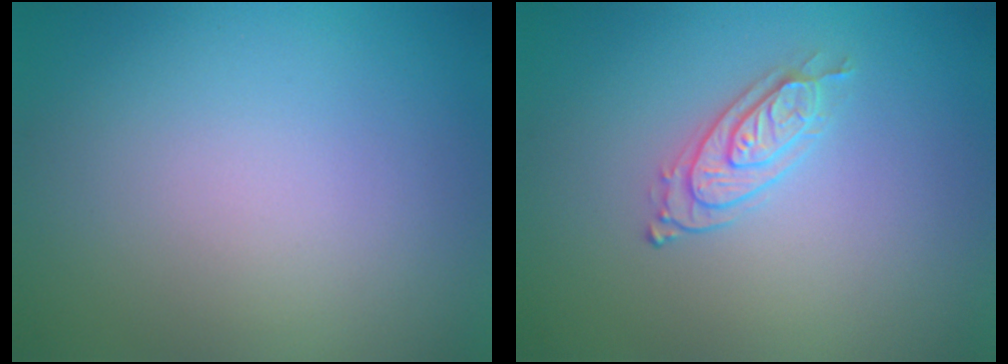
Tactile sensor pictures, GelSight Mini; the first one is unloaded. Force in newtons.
{"total": 2.2, "press": 2.0, "slide": 0.7}